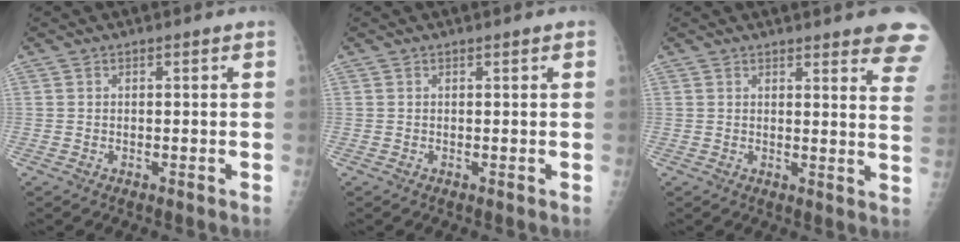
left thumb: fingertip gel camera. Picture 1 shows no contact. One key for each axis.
{"total": 0.7, "fx": 0.3, "fy": 0.0, "fz": 0.6, "tx": -0.011, "ty": 0.001, "tz": 0.003}
{"total": 12.4, "fx": 9.6, "fy": 2.2, "fz": 7.5, "tx": -0.059, "ty": -0.044, "tz": 0.091}